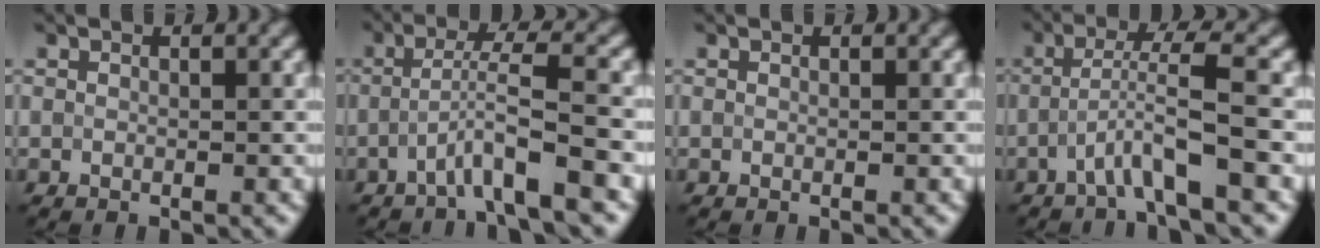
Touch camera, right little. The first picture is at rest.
{"total": 4.7, "force": [-2.0, 0.2, 4.2], "torque": [-0.069, 0.016, -0.048]}
{"total": 0.0}
{"total": 4.0, "force": [-1.5, 0.0, 3.7], "torque": [-0.070, 0.014, -0.036]}